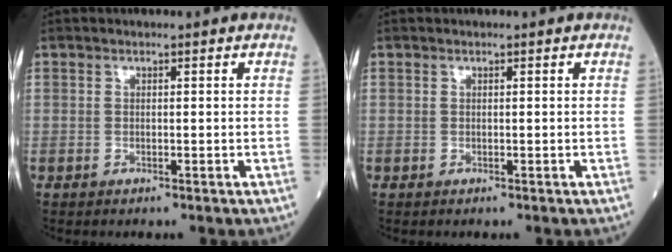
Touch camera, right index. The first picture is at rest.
{"total": 0.0}